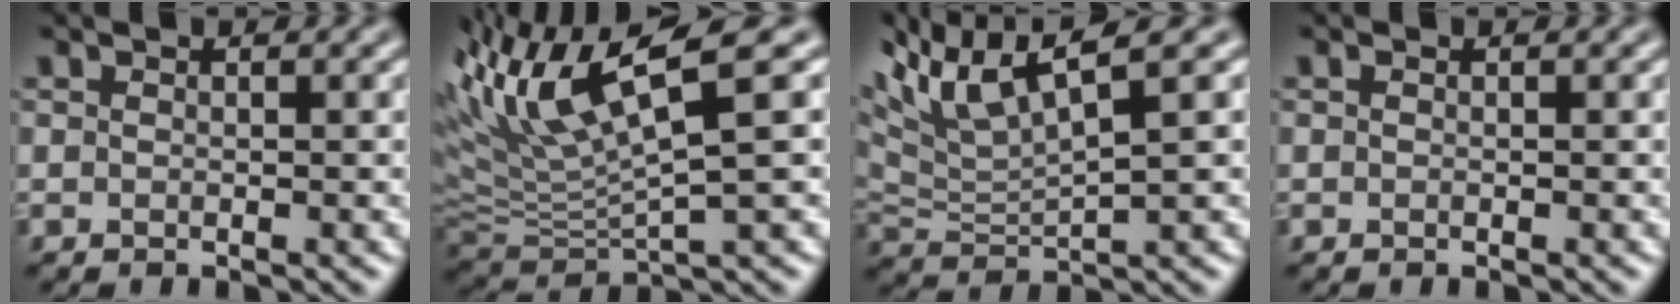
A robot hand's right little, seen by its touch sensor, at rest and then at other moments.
{"total": 7.7, "force": [4.3, -0.2, 6.3], "torque": [-0.124, 0.020, 0.081]}
{"total": 6.4, "force": [5.6, -1.1, 3.0], "torque": [-0.069, 0.022, 0.105]}
{"total": 0.0}